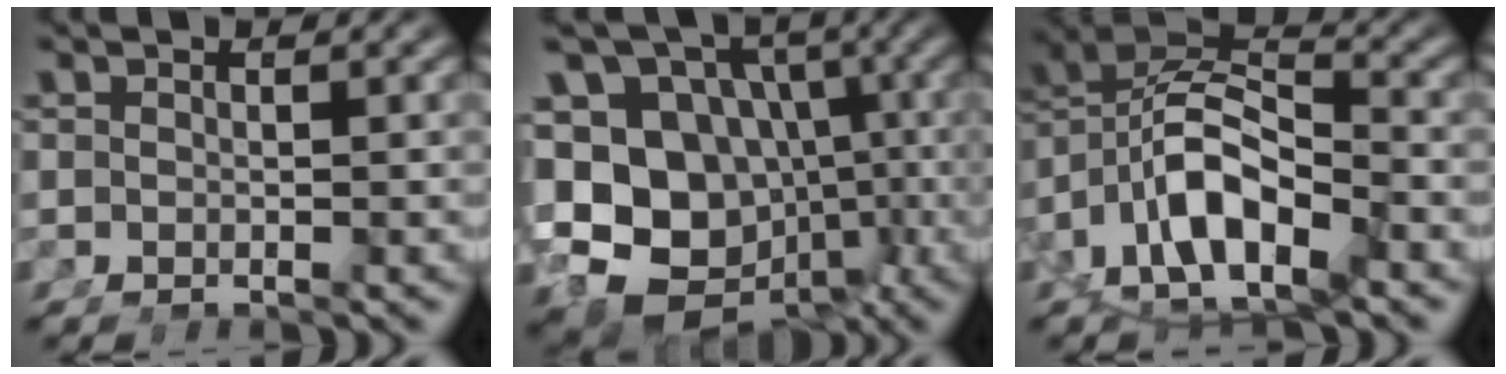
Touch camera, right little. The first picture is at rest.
{"total": 21.6, "force": [-4.7, 18.1, 10.9], "torque": [-0.231, -0.096, -0.058]}
{"total": 12.4, "force": [-2.0, 9.2, 8.1], "torque": [-0.163, -0.048, -0.025]}